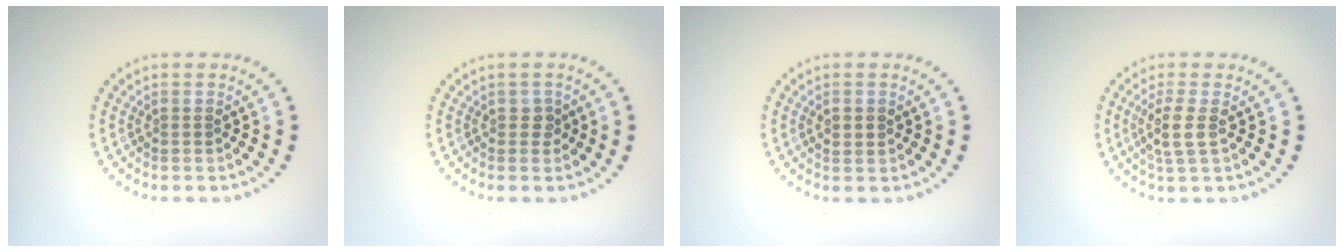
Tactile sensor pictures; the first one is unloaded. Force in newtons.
{"total": 1.0, "press": 0.9, "slide": 0.4}
{"total": 1.5, "press": 1.5, "slide": 0.1}
{"total": 2.3, "press": 2.0, "slide": 1.1}